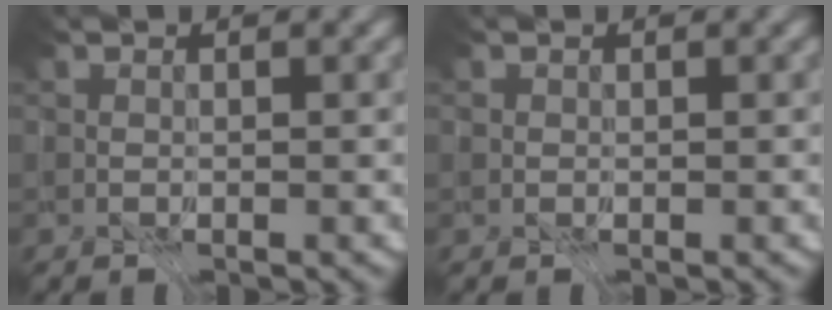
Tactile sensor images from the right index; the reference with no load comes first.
{"total": 1.1, "force": [0.5, 0.9, 0.5], "torque": [-0.007, 0.004, 0.001]}